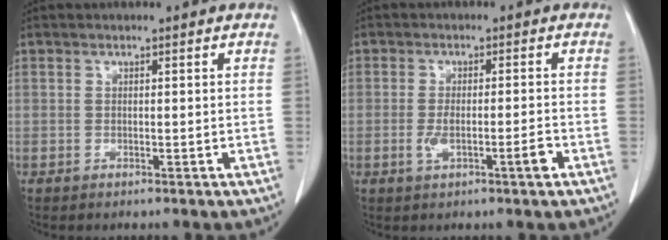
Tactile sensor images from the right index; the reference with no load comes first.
{"total": 4.3, "force": [-1.6, 0.6, 4.0], "torque": [-0.076, 0.001, -0.024]}